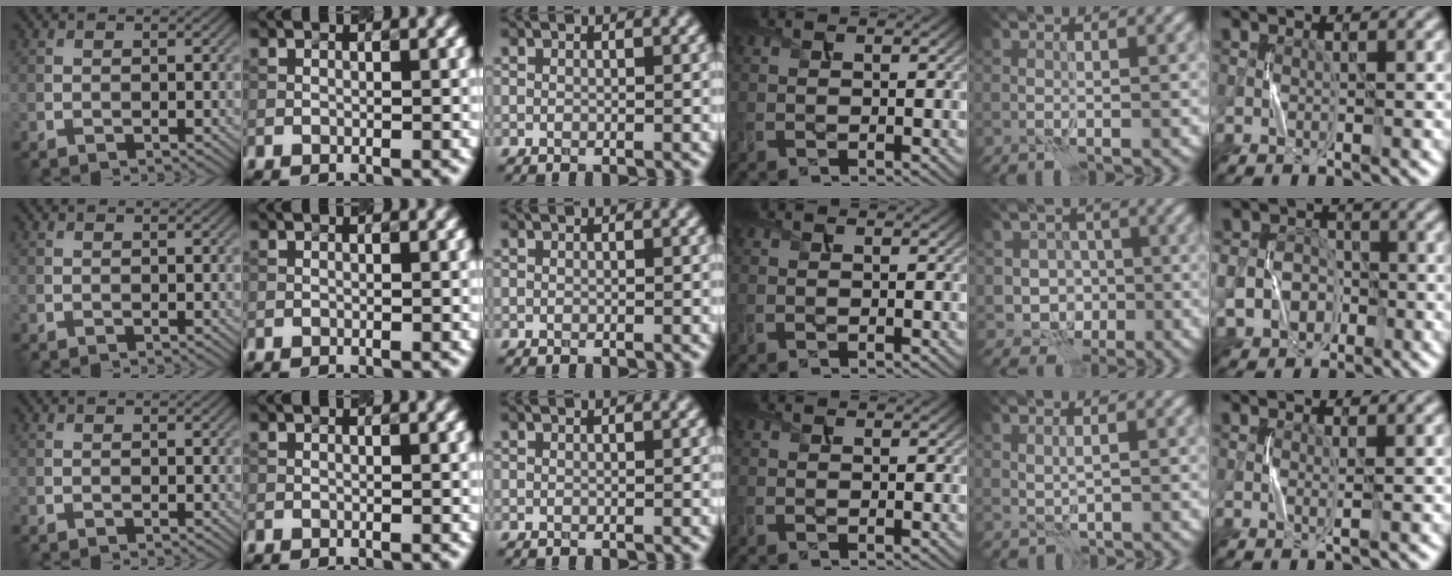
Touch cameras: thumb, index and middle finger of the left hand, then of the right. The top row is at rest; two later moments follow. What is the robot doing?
{"motion": "press", "object": "gel pad"}